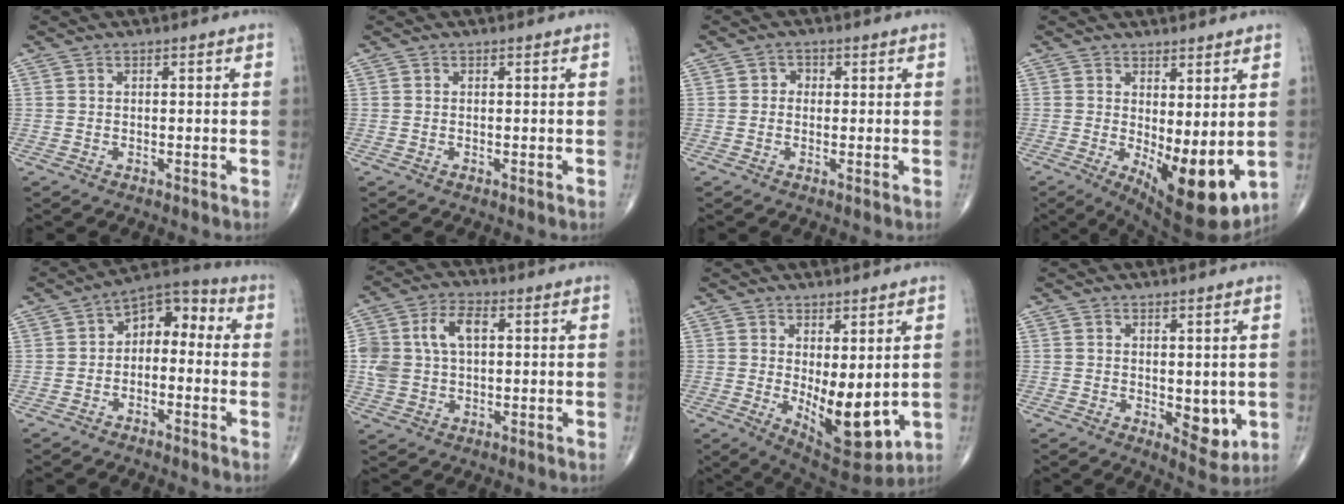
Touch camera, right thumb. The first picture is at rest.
{"total": 0.0}
{"total": 1.9, "force": [0.2, 1.7, 0.8], "torque": [0.002, 0.004, -0.003]}
{"total": 11.6, "force": [-0.7, 4.5, 10.6], "torque": [-0.149, -0.027, 0.006]}
{"total": 8.1, "force": [-0.6, 5.3, 6.2], "torque": [-0.061, 0.046, -0.029]}
{"total": 9.4, "force": [1.7, 5.8, 7.1], "torque": [-0.140, 0.016, 0.034]}
{"total": 11.7, "force": [-0.5, 5.1, 10.6], "torque": [-0.136, -0.029, 0.011]}
{"total": 5.7, "force": [-0.6, 3.0, 4.8], "torque": [-0.043, -0.013, 0.000]}